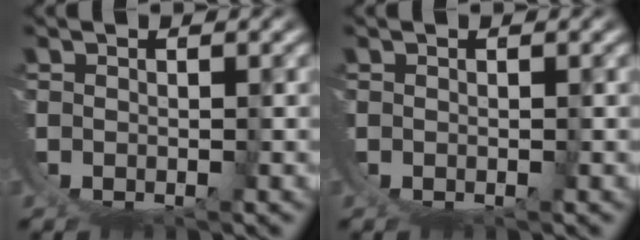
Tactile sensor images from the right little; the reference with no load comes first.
{"total": 0.0}